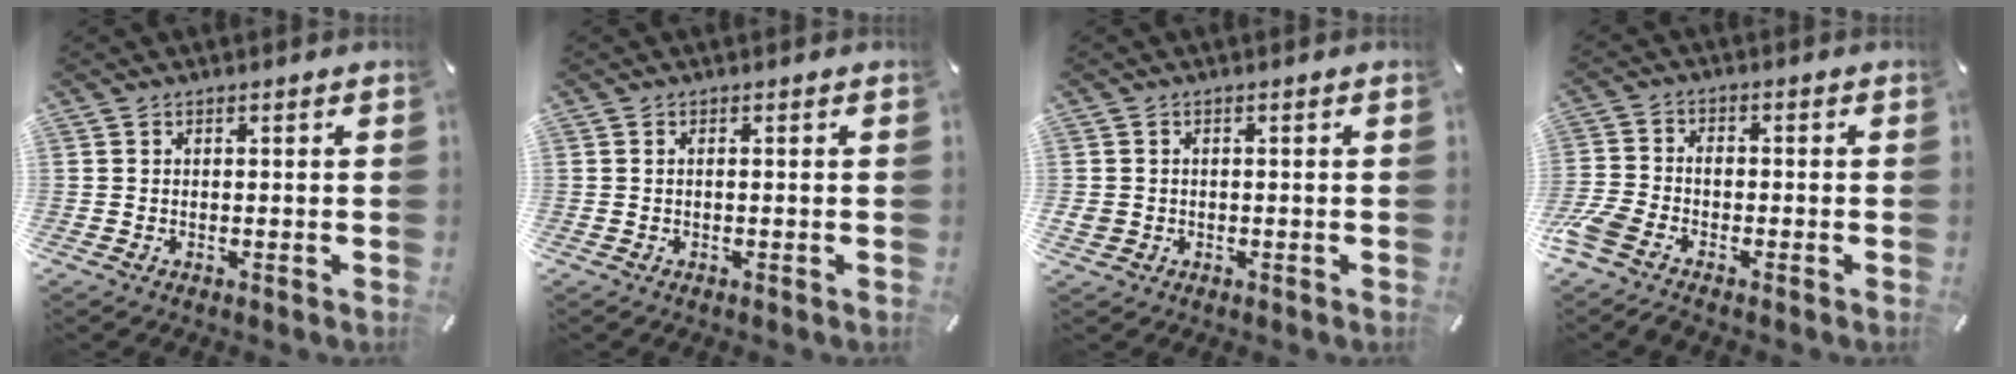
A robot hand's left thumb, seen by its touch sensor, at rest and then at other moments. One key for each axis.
{"total": 0.5, "fx": -0.1, "fy": 0.0, "fz": 0.5, "tx": -0.012, "ty": -0.002, "tz": -0.001}
{"total": 2.0, "fx": -0.4, "fy": 1.8, "fz": 0.8, "tx": -0.017, "ty": 0.003, "tz": -0.009}
{"total": 5.9, "fx": -3.2, "fy": 3.5, "fz": 3.4, "tx": -0.089, "ty": 0.004, "tz": -0.065}